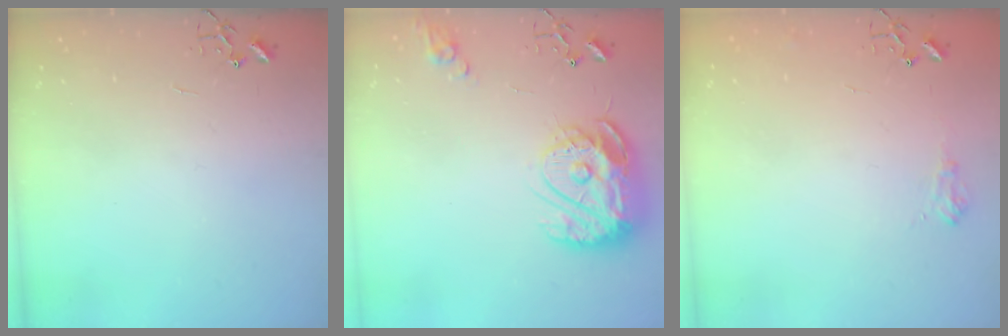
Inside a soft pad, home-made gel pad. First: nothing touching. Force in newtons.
{"total": 17.5, "press": 17.4, "slide": 1.8}
{"total": 7.7, "press": 7.7, "slide": 0.8}